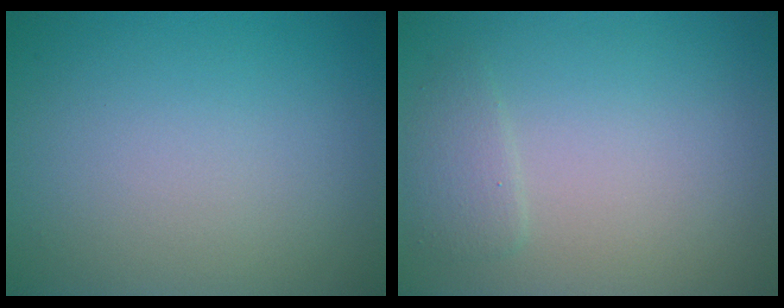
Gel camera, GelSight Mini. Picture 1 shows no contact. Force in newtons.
{"total": 1.4, "press": 1.4, "slide": 0.1}